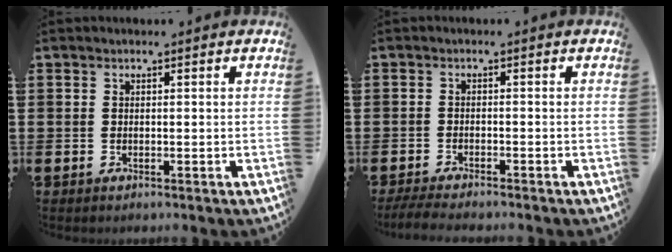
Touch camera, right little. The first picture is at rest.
{"total": 1.8, "force": [-1.7, 0.0, 0.7], "torque": [-0.012, 0.004, -0.033]}